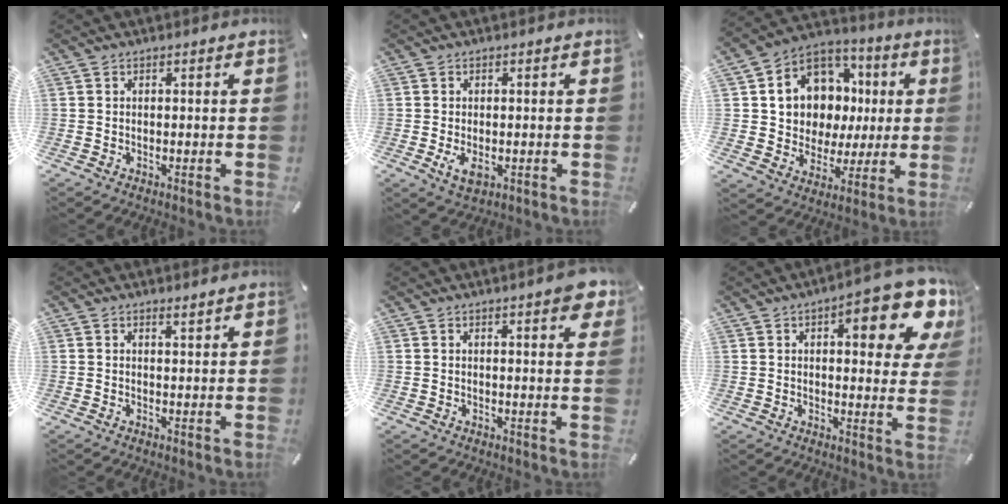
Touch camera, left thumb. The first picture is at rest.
{"total": 3.4, "force": [-0.8, 2.1, 2.5], "torque": [-0.056, -0.008, -0.018]}
{"total": 11.7, "force": [2.3, 10.9, 3.8], "torque": [-0.069, -0.026, 0.058]}
{"total": 1.1, "force": [1.0, 0.1, 0.5], "torque": [-0.010, -0.001, 0.018]}
{"total": 4.1, "force": [2.2, 1.0, 3.3], "torque": [-0.045, -0.009, 0.033]}
{"total": 14.8, "force": [7.1, 5.5, 11.8], "torque": [-0.139, -0.043, 0.110]}